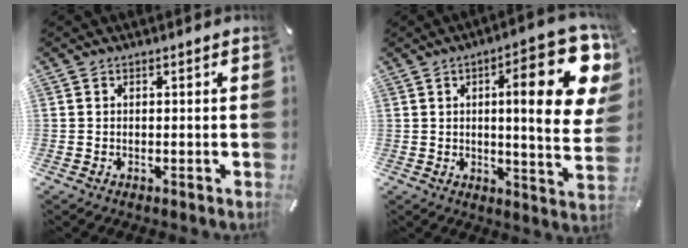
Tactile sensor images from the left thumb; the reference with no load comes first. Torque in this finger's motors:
{"motor_torque": [2.54, 2.46, 2.33, -0.44, 0.31]}